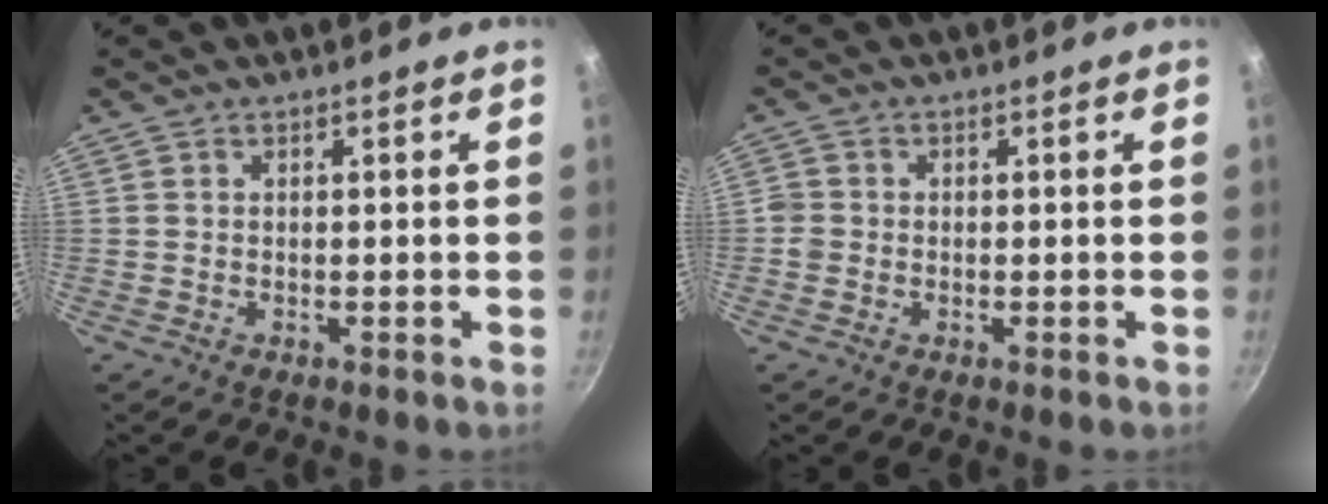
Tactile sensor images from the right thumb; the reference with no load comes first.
{"total": 2.2, "force": [-0.6, 2.0, 0.7], "torque": [-0.005, 0.010, -0.014]}